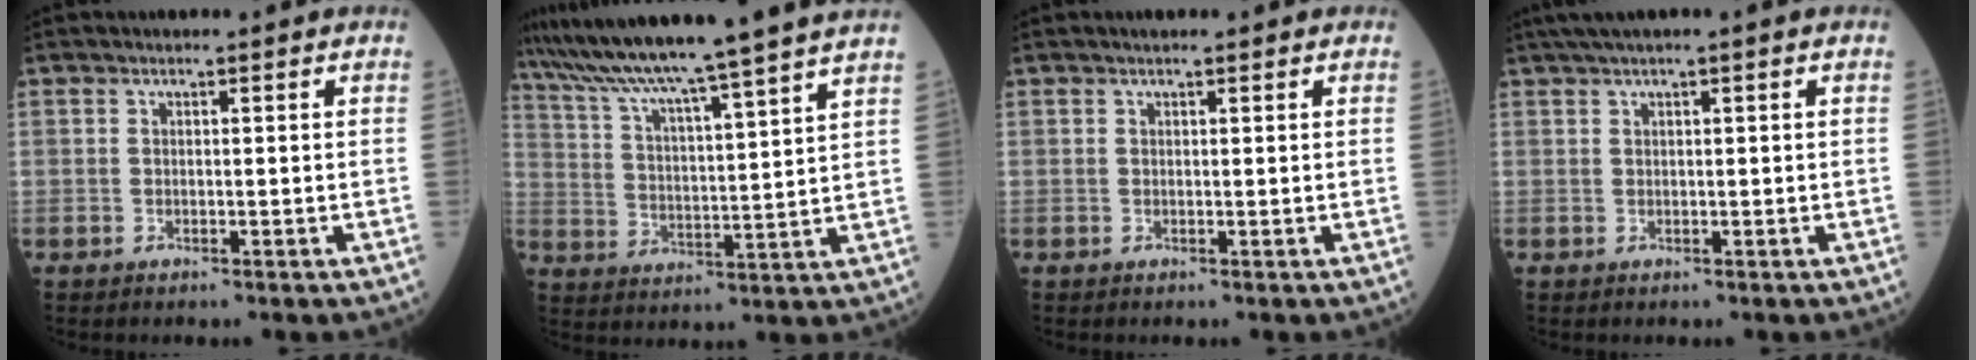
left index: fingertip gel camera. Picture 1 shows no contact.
{"total": 19.3, "force": [16.8, -2.6, 9.3], "torque": [-0.163, -0.015, 0.250]}
{"total": 2.1, "force": [1.7, 0.4, 1.2], "torque": [-0.015, 0.018, 0.022]}
{"total": 2.9, "force": [1.9, -0.3, 2.1], "torque": [-0.047, 0.019, 0.040]}